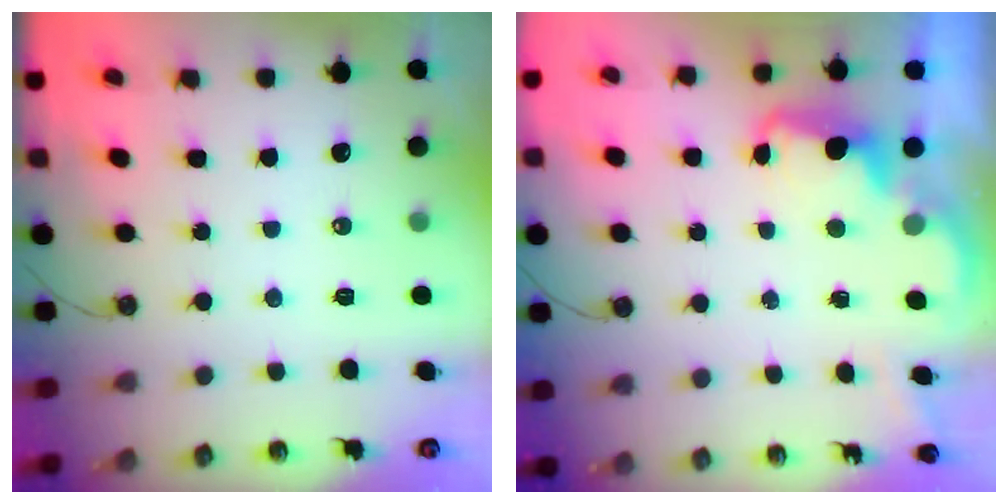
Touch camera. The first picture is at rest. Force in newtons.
{"total": 2.5, "press": 2.4, "slide": 0.5}